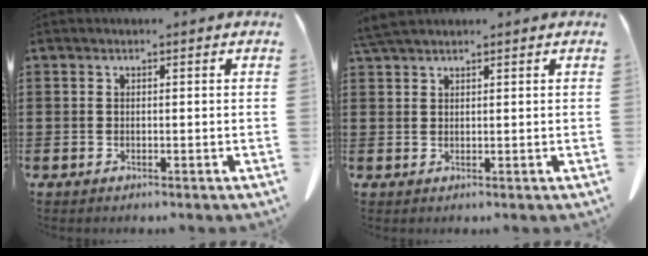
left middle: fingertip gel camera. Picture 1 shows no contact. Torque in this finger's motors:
{"motor_torque": [1.53, 0.62, 0.03, 0.04]}